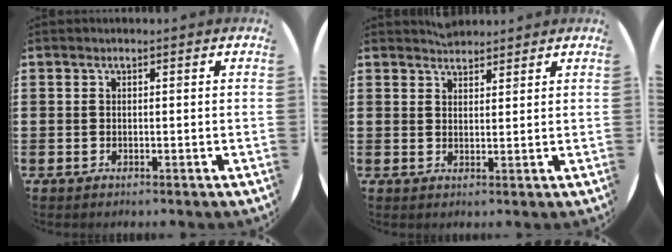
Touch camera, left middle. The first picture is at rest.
{"total": 2.2, "force": [2.2, 0.5, -0.1], "torque": [-0.001, 0.002, 0.042]}